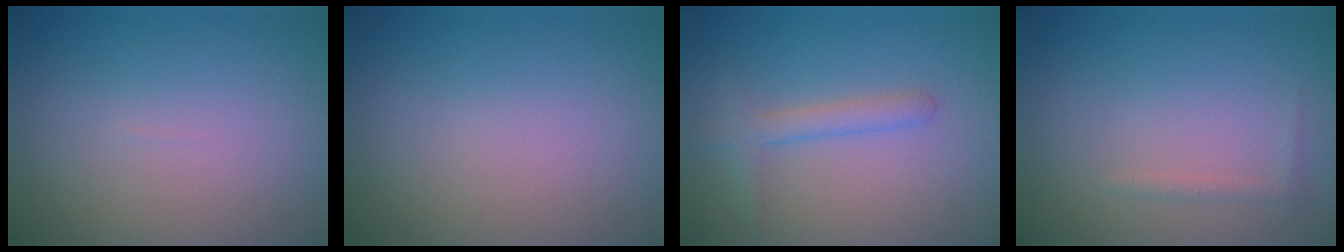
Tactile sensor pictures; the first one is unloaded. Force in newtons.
{"total": 0.0}
{"total": 2.1, "press": 2.1, "slide": 0.1}
{"total": 0.7, "press": 0.7, "slide": 0.0}